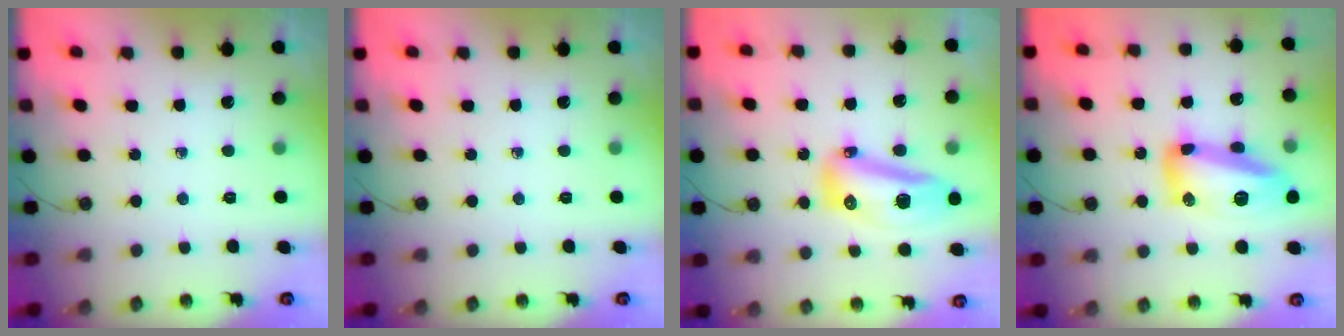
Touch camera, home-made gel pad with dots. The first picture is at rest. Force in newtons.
{"total": 0.0}
{"total": 16.2, "press": 15.0, "slide": 6.1}
{"total": 15.6, "press": 15.6, "slide": 1.2}